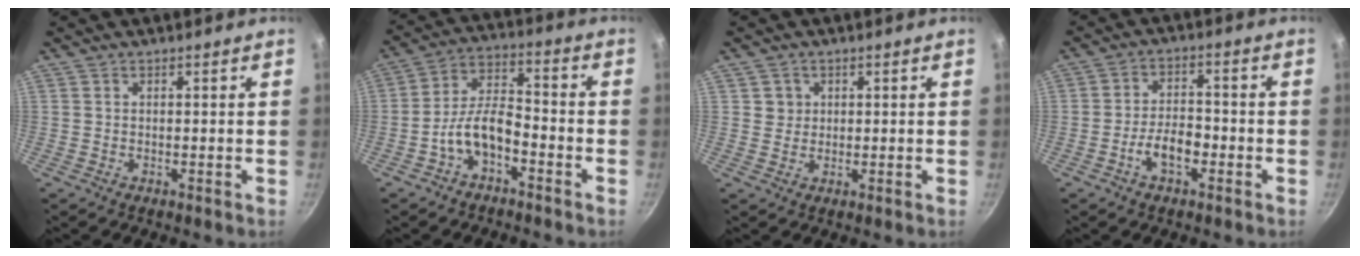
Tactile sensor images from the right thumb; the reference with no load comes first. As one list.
[{"total": 8.8, "force": [-4.4, 4.4, 6.3], "torque": [-0.107, 0.053, -0.085]}, {"total": 2.6, "force": [0.7, 2.5, 0.4], "torque": [0.012, 0.005, 0.008]}, {"total": 6.4, "force": [-2.7, 3.4, 4.7], "torque": [-0.070, 0.033, -0.050]}]